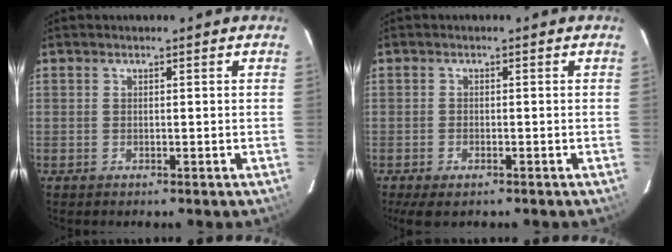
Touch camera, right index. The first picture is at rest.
{"total": 3.8, "force": [-2.5, 1.6, 2.3], "torque": [-0.054, -0.013, -0.044]}